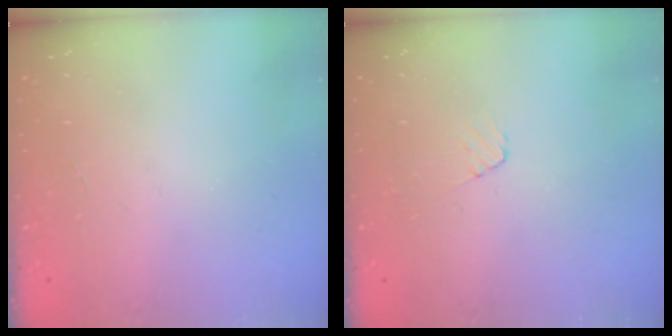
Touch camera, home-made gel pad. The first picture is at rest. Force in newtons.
{"total": 3.9, "press": 3.9, "slide": 0.4}